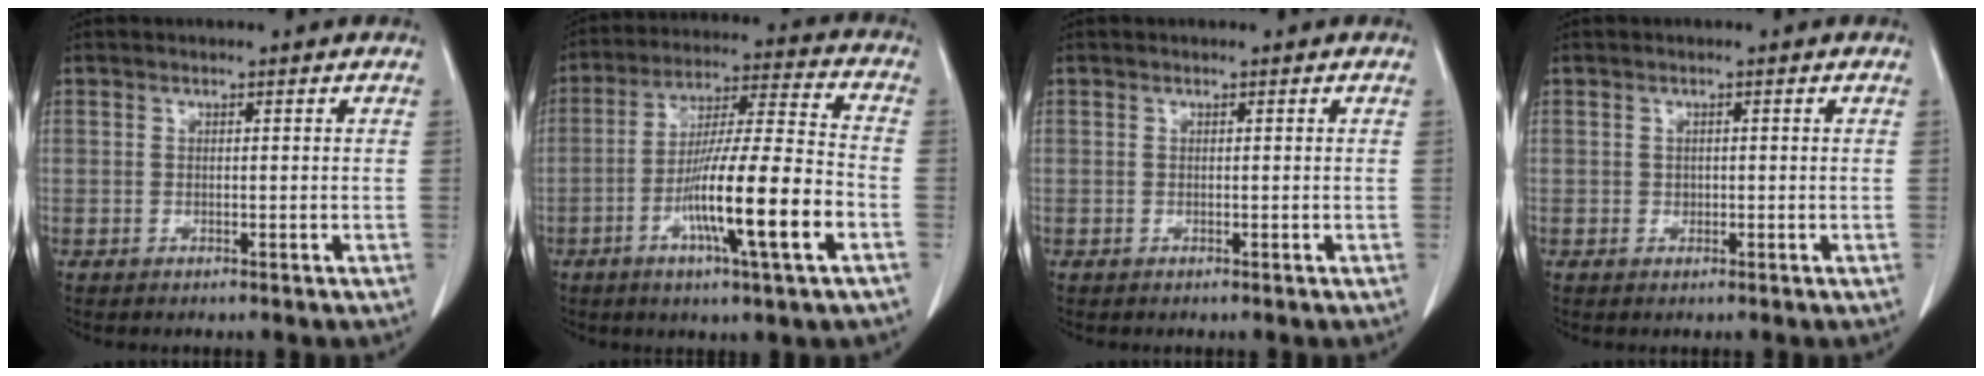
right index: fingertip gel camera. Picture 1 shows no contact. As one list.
[{"total": 15.9, "force": [-5.6, 0.2, 14.9], "torque": [-0.263, -0.007, -0.094]}, {"total": 0.0}, {"total": 0.6, "force": [0.1, 0.5, 0.2], "torque": [0.002, 0.004, 0.005]}]